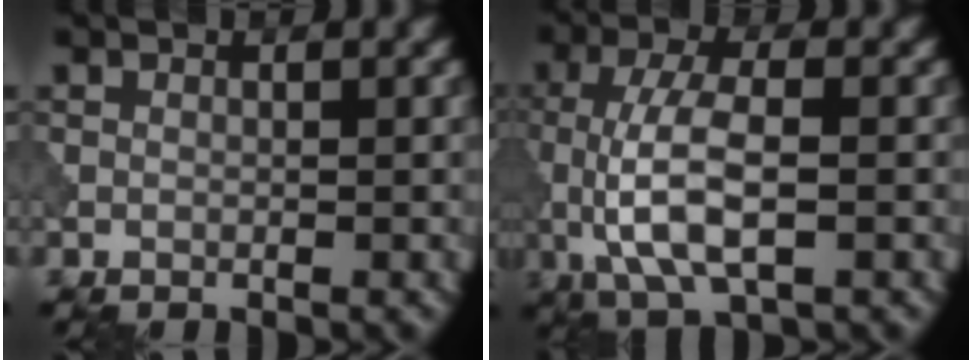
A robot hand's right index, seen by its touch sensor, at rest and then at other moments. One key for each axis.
{"total": 6.9, "fx": -1.1, "fy": 2.5, "fz": 6.3, "tx": -0.131, "ty": 0.003, "tz": -0.022}